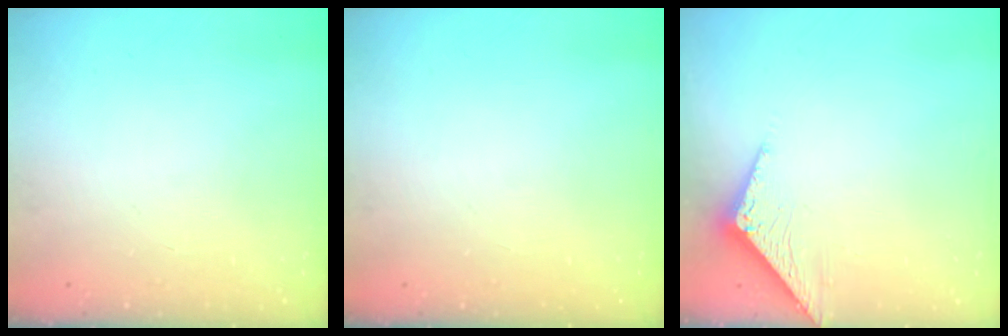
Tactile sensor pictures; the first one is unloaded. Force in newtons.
{"total": 0.0}
{"total": 3.0, "press": 3.0, "slide": 0.1}